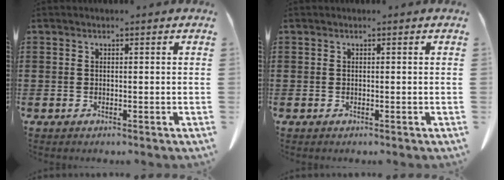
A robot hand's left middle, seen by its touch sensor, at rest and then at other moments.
{"total": 0.0}